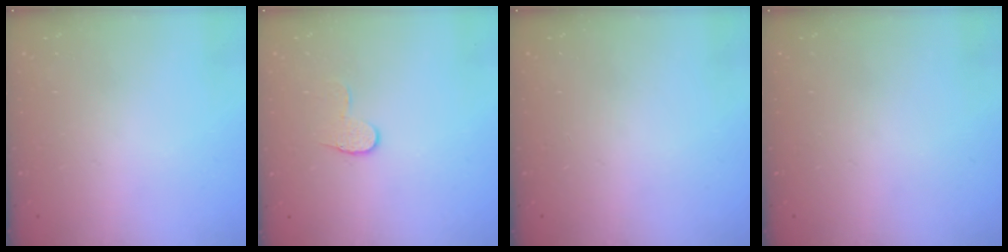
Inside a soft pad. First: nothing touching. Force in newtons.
{"total": 6.3, "press": 6.3, "slide": 0.4}
{"total": 0.0}
{"total": 0.0}